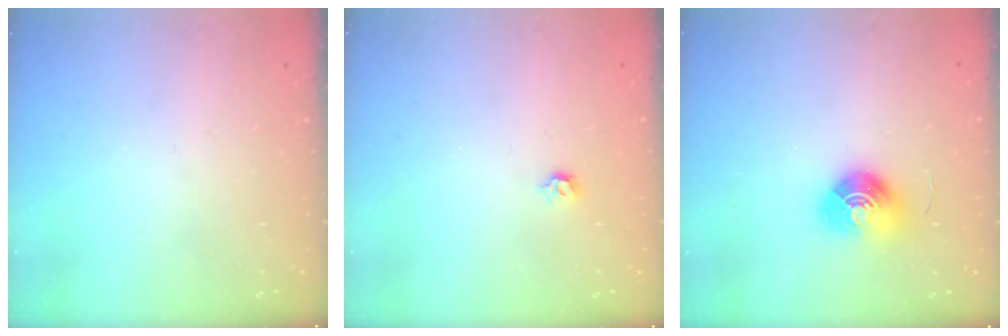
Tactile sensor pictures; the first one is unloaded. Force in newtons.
{"total": 3.1, "press": 3.0, "slide": 0.8}
{"total": 9.9, "press": 9.9, "slide": 0.9}